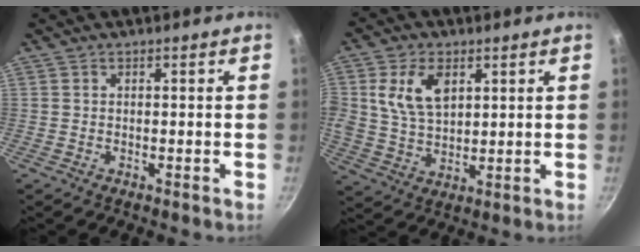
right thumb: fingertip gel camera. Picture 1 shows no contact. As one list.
[{"total": 9.9, "force": [3.3, 6.3, 6.9], "torque": [-0.122, -0.015, 0.064]}]